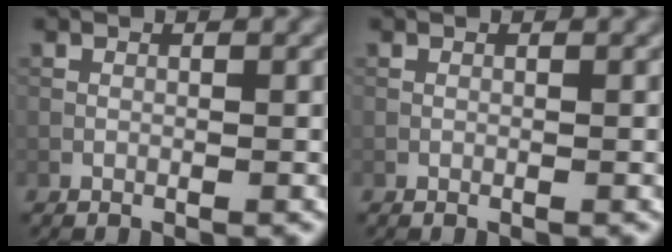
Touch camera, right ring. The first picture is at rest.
{"total": 0.0}